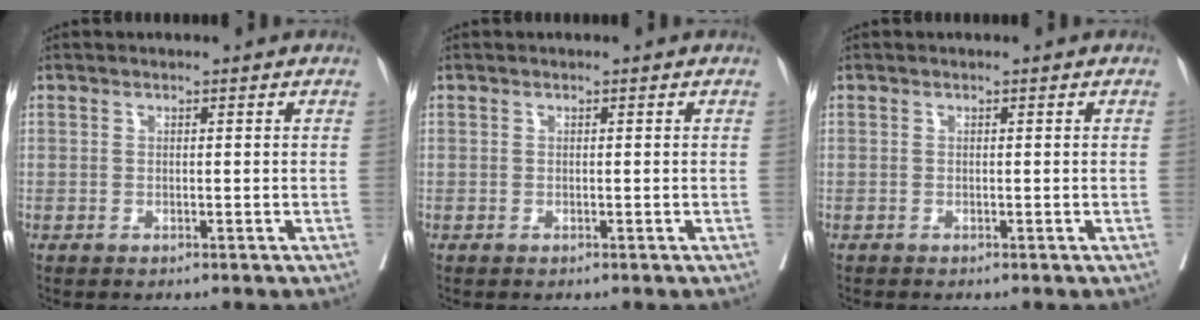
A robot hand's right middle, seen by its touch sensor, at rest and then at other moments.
{"total": 0.0}
{"total": 0.0}